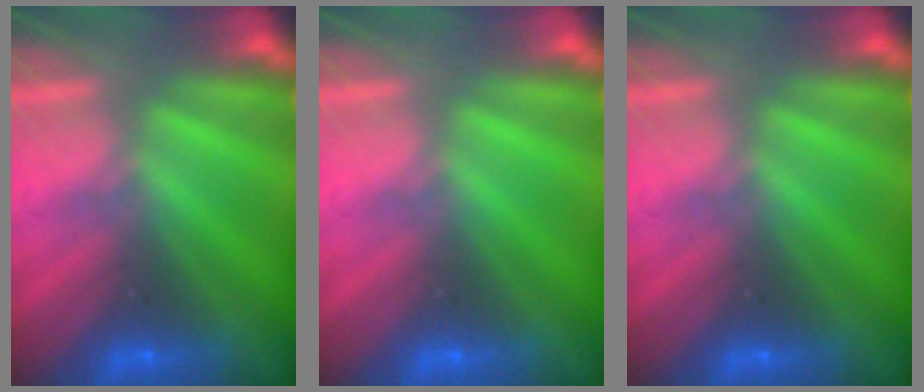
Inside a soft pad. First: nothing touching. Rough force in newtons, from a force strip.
{"total": 0.0}
{"total": 0.0}